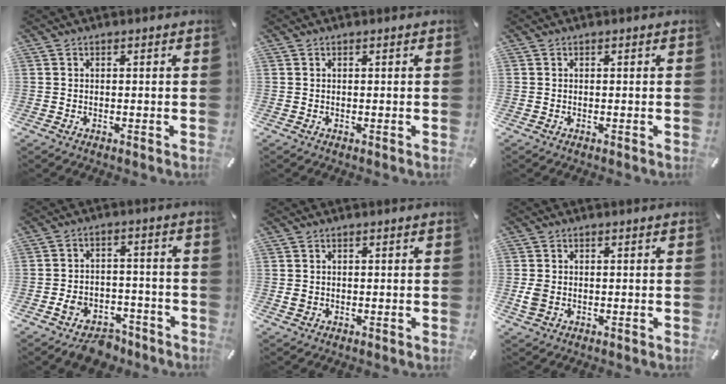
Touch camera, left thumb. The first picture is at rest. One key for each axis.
{"total": 0.0}
{"total": 0.0}
{"total": 7.4, "fx": -5.5, "fy": 4.4, "fz": 2.4, "tx": -0.029, "ty": 0.042, "tz": -0.096}
{"total": 1.2, "fx": 0.0, "fy": 1.0, "fz": 0.7, "tx": -0.014, "ty": 0.003, "tz": -0.001}
{"total": 3.0, "fx": -0.5, "fy": 2.3, "fz": 1.8, "tx": -0.031, "ty": 0.000, "tz": -0.011}